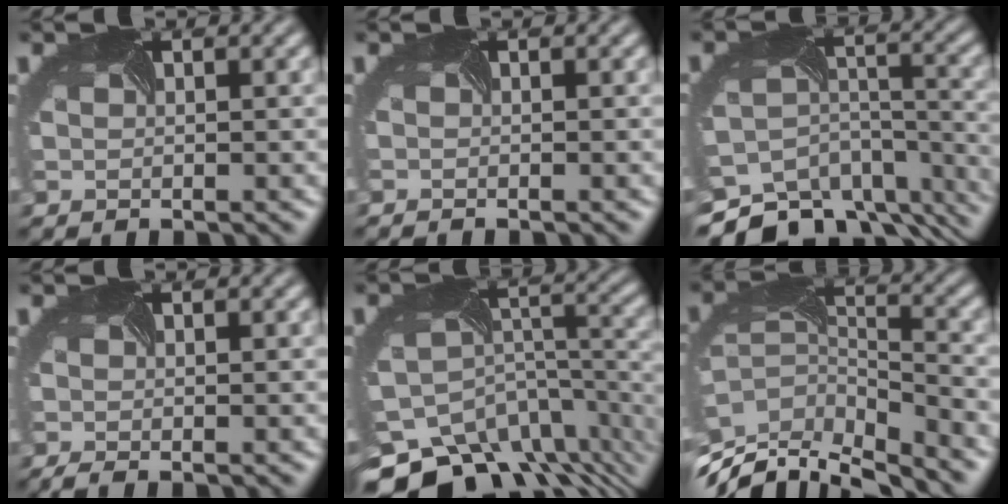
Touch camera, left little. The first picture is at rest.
{"total": 1.1, "force": [-1.1, -0.3, 0.0], "torque": [-0.002, -0.009, -0.018]}
{"total": 12.1, "force": [-10.9, 5.0, 2.2], "torque": [-0.042, -0.008, -0.139]}
{"total": 1.5, "force": [-1.0, 0.2, 1.1], "torque": [-0.017, -0.004, -0.016]}
{"total": 11.8, "force": [-9.5, 5.8, 3.9], "torque": [-0.088, -0.007, -0.125]}
{"total": 9.8, "force": [-7.6, 4.4, 4.4], "torque": [-0.115, -0.004, -0.109]}